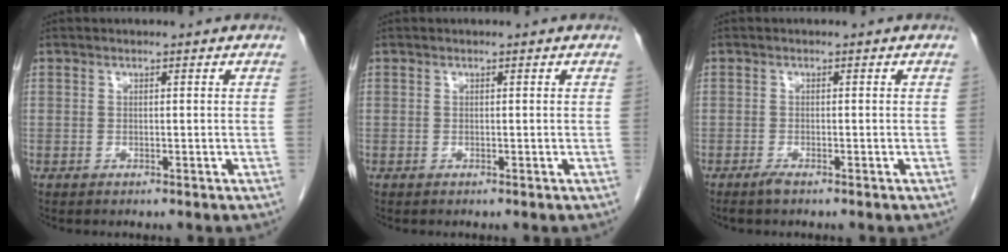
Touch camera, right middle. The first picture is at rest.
{"total": 0.0}
{"total": 1.1, "force": [-0.9, 0.0, 0.7], "torque": [-0.018, -0.003, -0.017]}